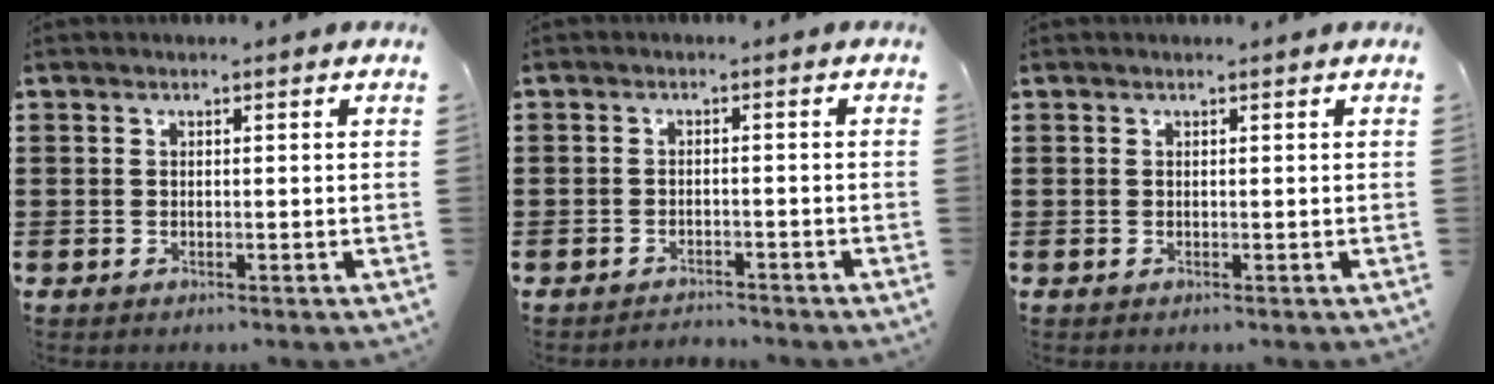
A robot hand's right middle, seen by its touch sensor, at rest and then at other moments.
{"total": 2.0, "force": [-2.0, 0.2, -0.3], "torque": [-0.003, 0.001, -0.045]}
{"total": 0.0}